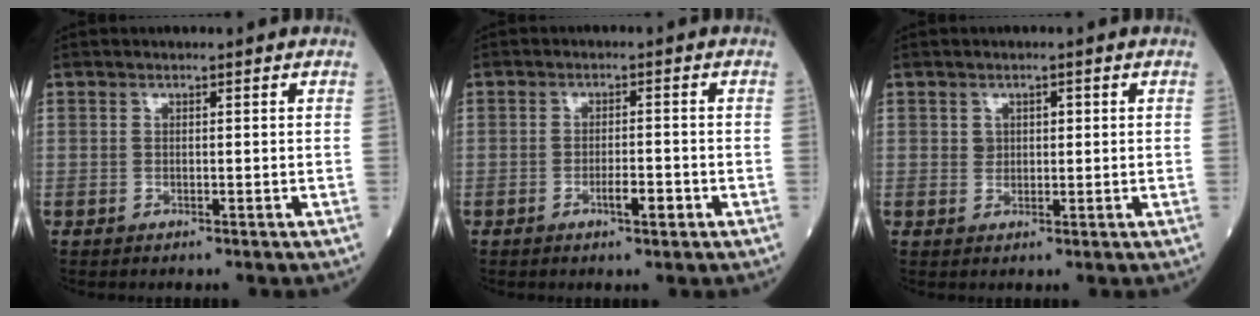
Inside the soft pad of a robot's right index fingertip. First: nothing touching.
{"total": 3.2, "force": [-1.6, 0.3, 2.8], "torque": [-0.046, 0.002, -0.025]}
{"total": 1.7, "force": [0.5, 1.4, 0.9], "torque": [-0.011, 0.005, 0.009]}